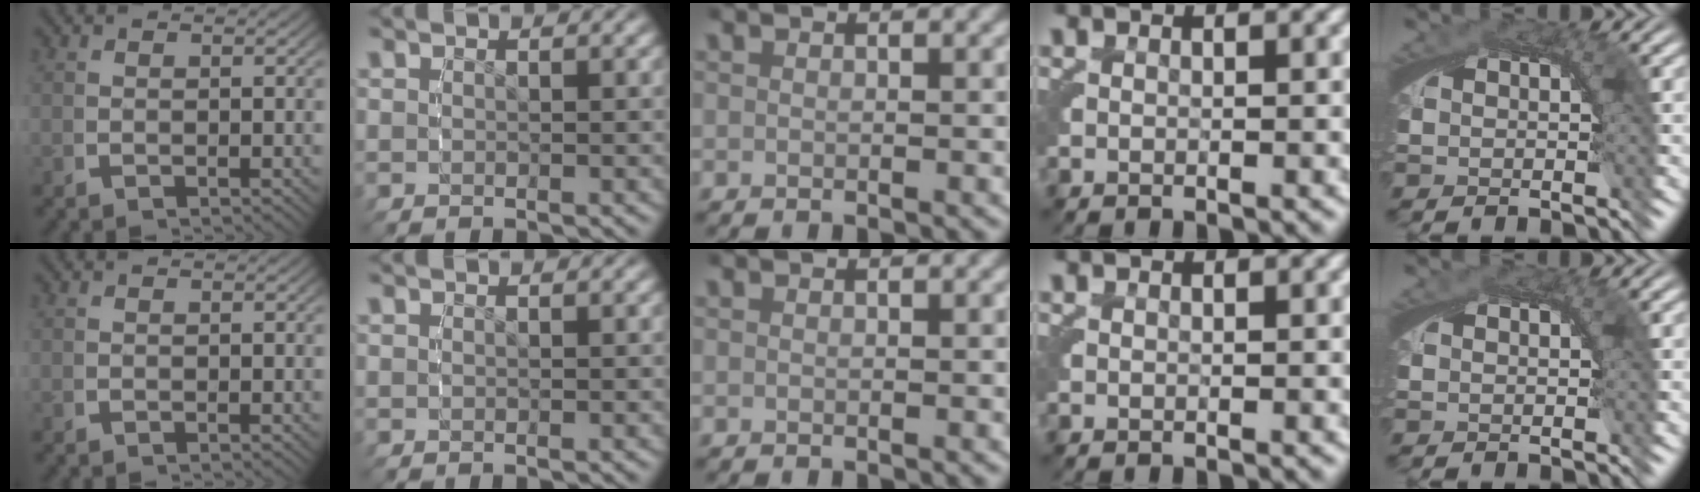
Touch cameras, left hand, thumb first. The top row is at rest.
{}